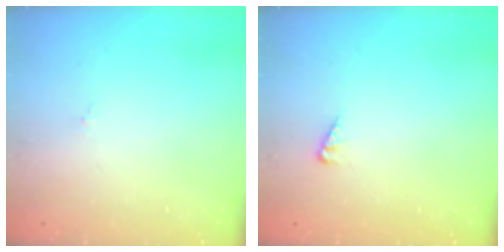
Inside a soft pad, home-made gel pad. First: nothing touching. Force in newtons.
{"total": 2.9, "press": 2.9, "slide": 0.4}